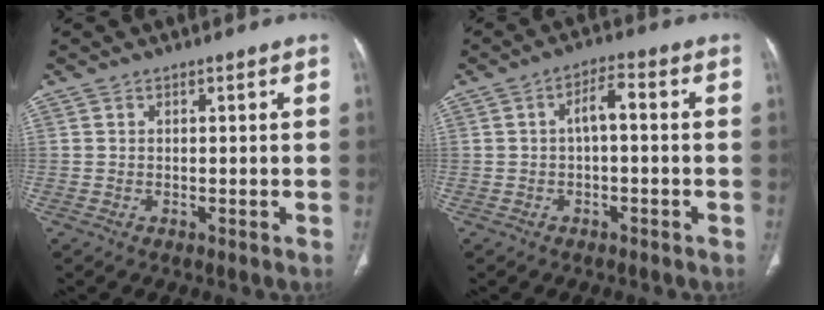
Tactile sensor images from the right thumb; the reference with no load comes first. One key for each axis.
{"total": 3.8, "fx": -0.2, "fy": 1.6, "fz": 3.5, "tx": -0.056, "ty": 0.021, "tz": -0.009}